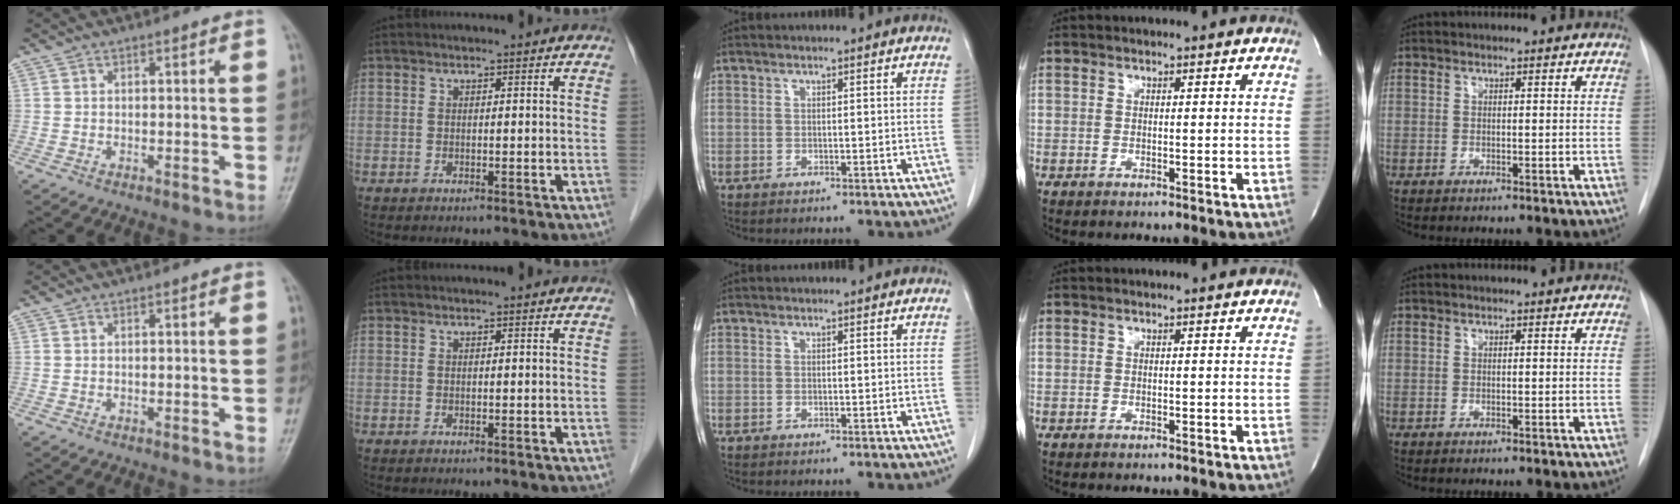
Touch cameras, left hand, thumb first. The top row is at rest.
{}